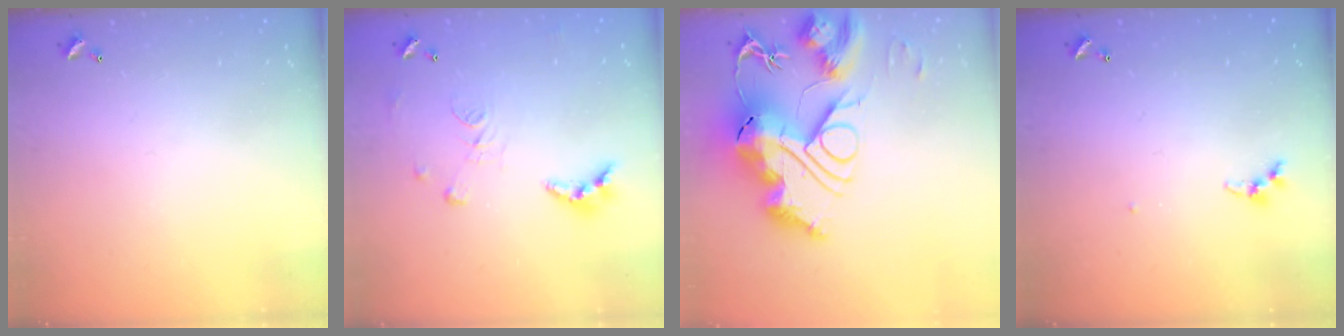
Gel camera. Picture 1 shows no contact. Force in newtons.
{"total": 9.6, "press": 9.5, "slide": 0.9}
{"total": 0.7, "press": 0.7, "slide": 0.0}
{"total": 3.5, "press": 3.4, "slide": 0.4}